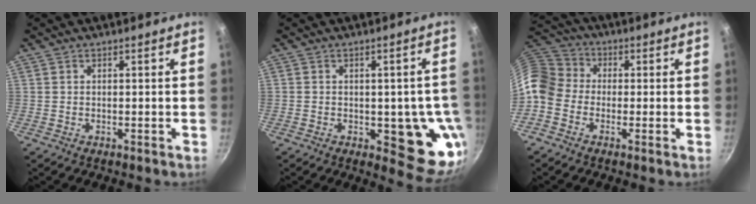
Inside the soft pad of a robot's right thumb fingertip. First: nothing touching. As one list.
[{"total": 12.3, "force": [-2.5, 6.2, 10.3], "torque": [-0.065, -0.007, -0.028]}, {"total": 9.8, "force": [-1.8, 8.1, 5.1], "torque": [-0.082, 0.037, -0.057]}]